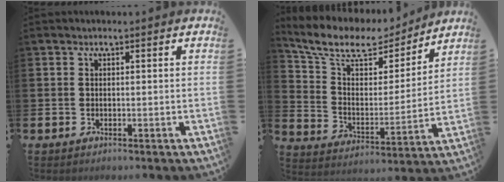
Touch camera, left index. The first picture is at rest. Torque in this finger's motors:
{"motor_torque": [1.09, -1.06, 0.35, 0.08]}